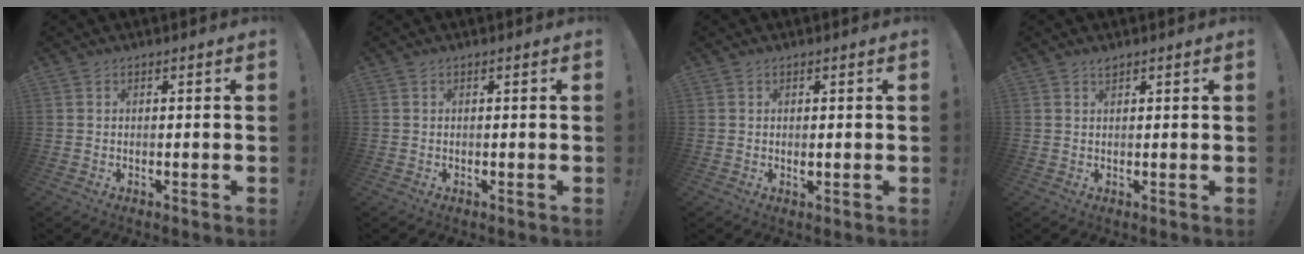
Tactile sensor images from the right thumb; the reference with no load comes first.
{"total": 0.0}
{"total": 0.8, "force": [0.2, 0.3, 0.7], "torque": [-0.010, -0.002, 0.003]}
{"total": 1.1, "force": [0.9, 0.2, 0.6], "torque": [-0.012, 0.000, 0.018]}